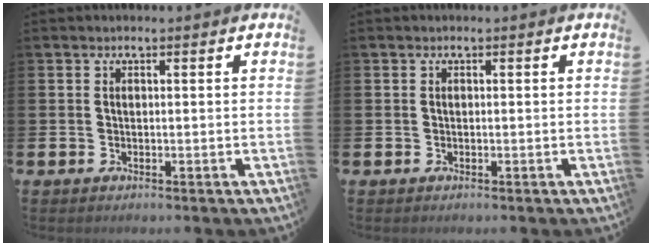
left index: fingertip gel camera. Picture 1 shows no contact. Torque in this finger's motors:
{"motor_torque": [-0.01, -0.07, 0.00, -0.01]}